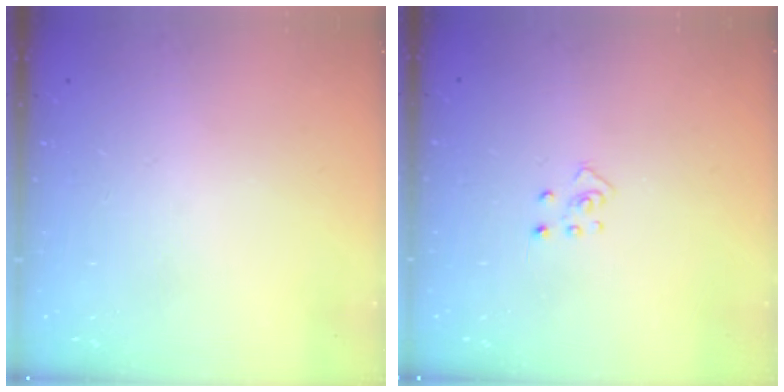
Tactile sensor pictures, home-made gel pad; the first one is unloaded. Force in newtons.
{"total": 3.7, "press": 3.7, "slide": 0.3}